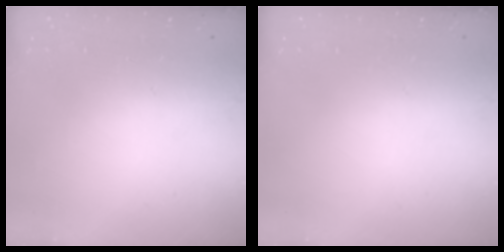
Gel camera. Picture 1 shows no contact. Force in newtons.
{"total": 0.0}